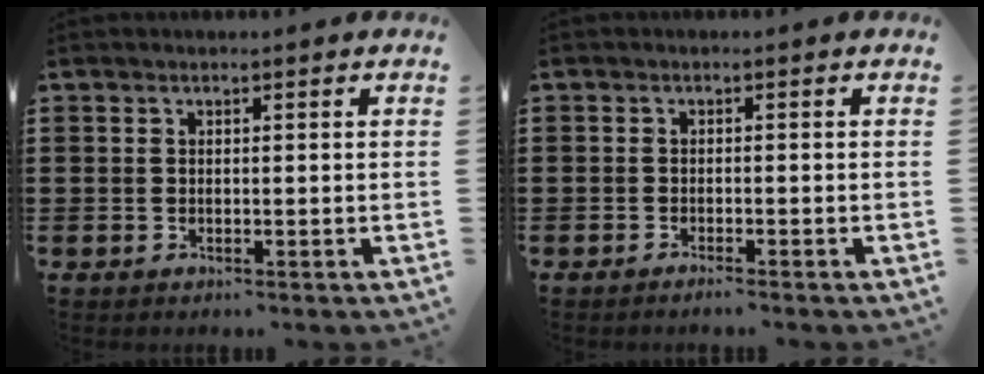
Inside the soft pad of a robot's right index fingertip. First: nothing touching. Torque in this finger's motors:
{"motor_torque": [-0.94, 1.20, -0.62, -0.07]}